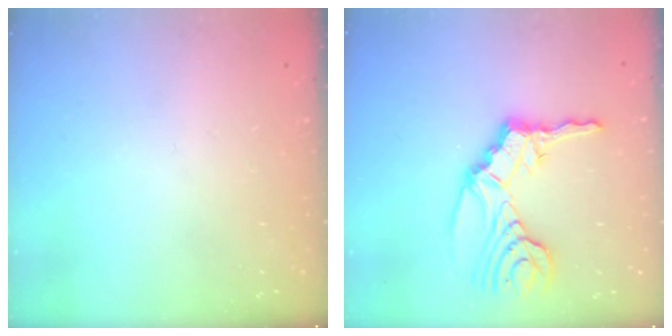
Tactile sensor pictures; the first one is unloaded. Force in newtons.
{"total": 12.2, "press": 12.1, "slide": 1.4}